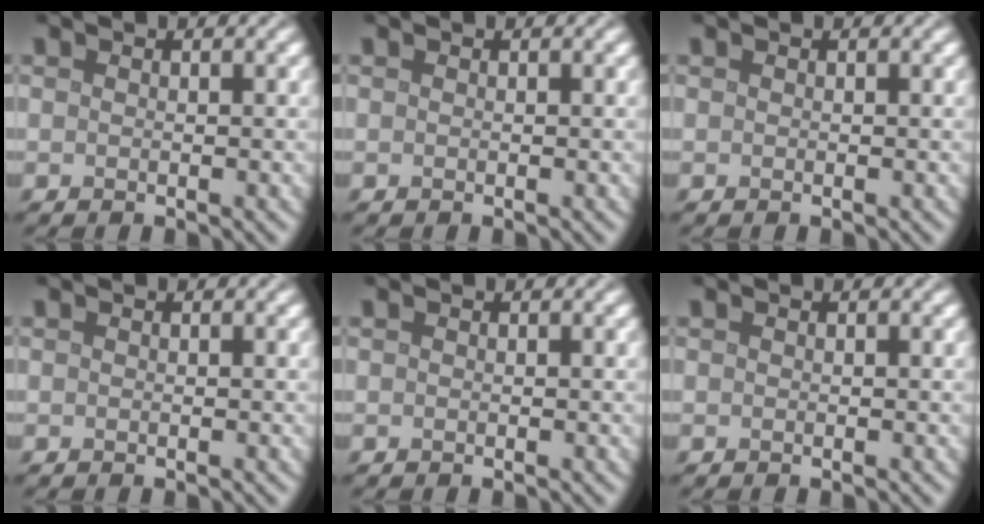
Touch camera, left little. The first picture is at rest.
{"total": 0.0}
{"total": 0.0}
{"total": 0.0}
{"total": 0.0}
{"total": 0.0}